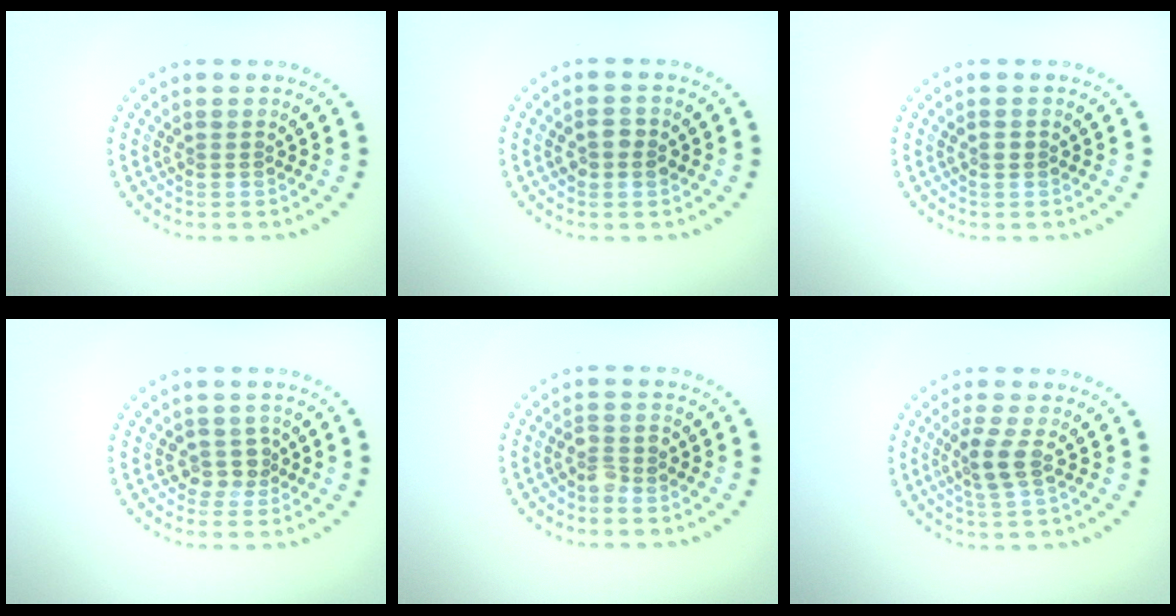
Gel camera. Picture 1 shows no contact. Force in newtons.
{"total": 1.6, "press": 1.6, "slide": 0.1}
{"total": 0.6, "press": 0.6, "slide": 0.1}
{"total": 1.8, "press": 1.4, "slide": 1.1}
{"total": 1.6, "press": 1.4, "slide": 0.8}
{"total": 2.2, "press": 2.0, "slide": 1.0}